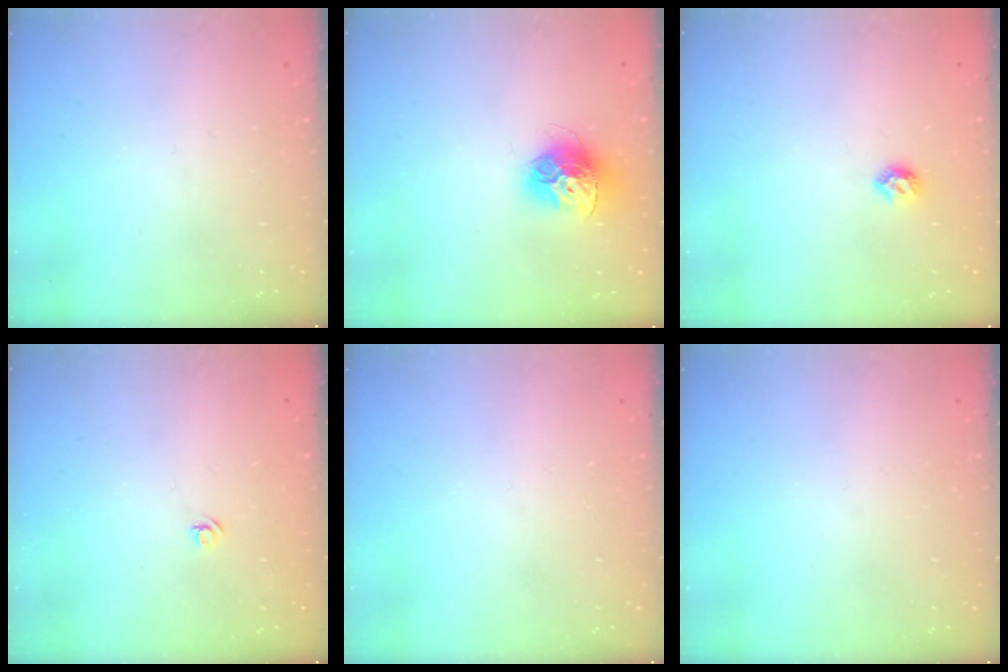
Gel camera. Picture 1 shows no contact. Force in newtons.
{"total": 13.8, "press": 13.8, "slide": 1.3}
{"total": 5.5, "press": 5.4, "slide": 1.2}
{"total": 3.5, "press": 3.4, "slide": 0.5}
{"total": 0.0}
{"total": 0.0}